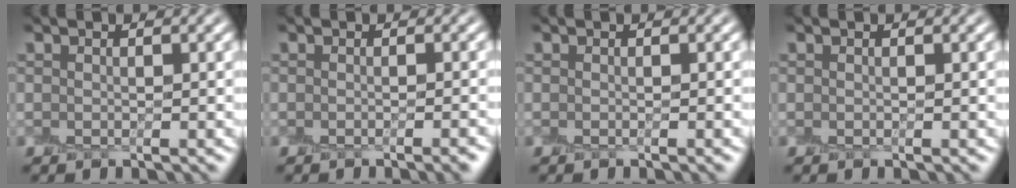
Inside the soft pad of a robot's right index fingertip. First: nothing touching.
{"total": 2.0, "force": [-1.0, 0.5, 1.6], "torque": [-0.008, -0.001, -0.014]}
{"total": 0.7, "force": [-0.4, 0.1, 0.5], "torque": [-0.004, -0.002, -0.006]}
{"total": 0.0}